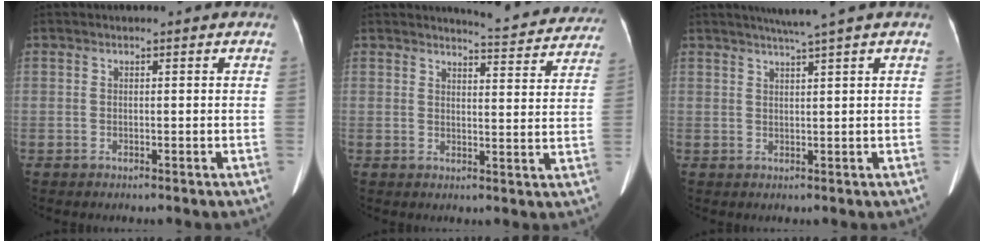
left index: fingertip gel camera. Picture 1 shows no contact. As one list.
[{"total": 11.1, "force": [10.8, 1.3, 1.8], "torque": [-0.010, -0.032, 0.109]}, {"total": 3.9, "force": [3.0, -1.2, 2.3], "torque": [-0.038, 0.005, 0.053]}]